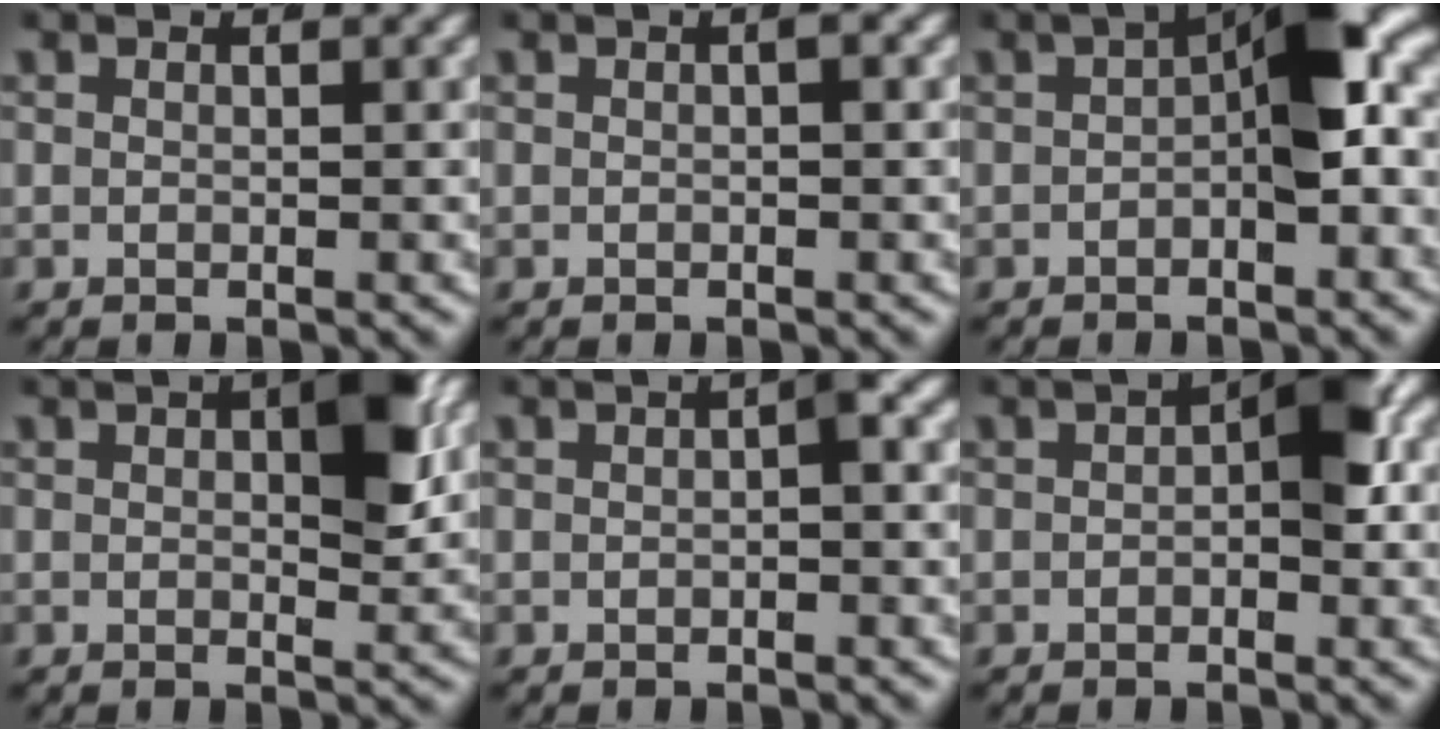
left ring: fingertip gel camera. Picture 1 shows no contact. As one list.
[{"total": 0.6, "force": [0.1, 0.0, 0.6], "torque": [-0.011, 0.003, 0.003]}, {"total": 6.4, "force": [0.3, 1.7, 6.1], "torque": [-0.087, 0.001, 0.007]}, {"total": 4.0, "force": [0.7, 1.7, 3.5], "torque": [-0.052, 0.000, 0.008]}, {"total": 1.1, "force": [-0.1, -0.1, 1.1], "torque": [-0.019, 0.001, -0.001]}, {"total": 3.9, "force": [0.1, 1.4, 3.6], "torque": [-0.049, -0.003, 0.004]}]